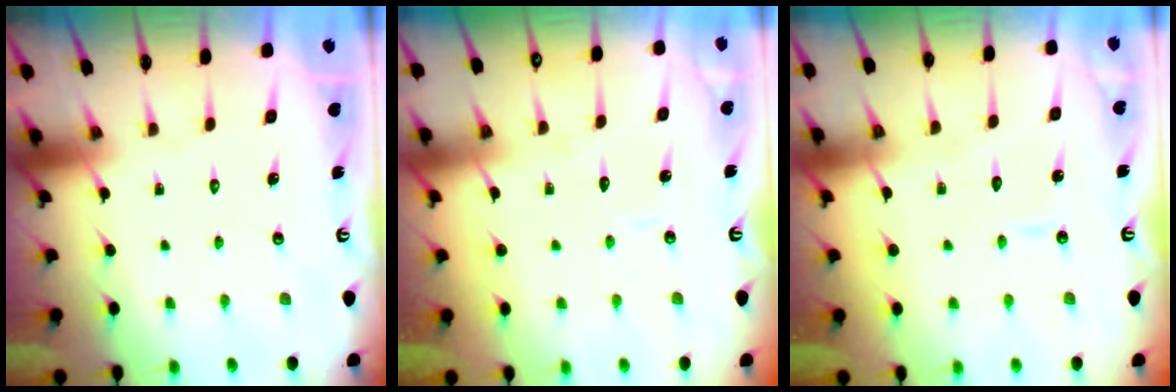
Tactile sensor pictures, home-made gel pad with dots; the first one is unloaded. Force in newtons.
{"total": 3.6, "press": 3.6, "slide": 0.4}
{"total": 3.7, "press": 3.7, "slide": 0.3}